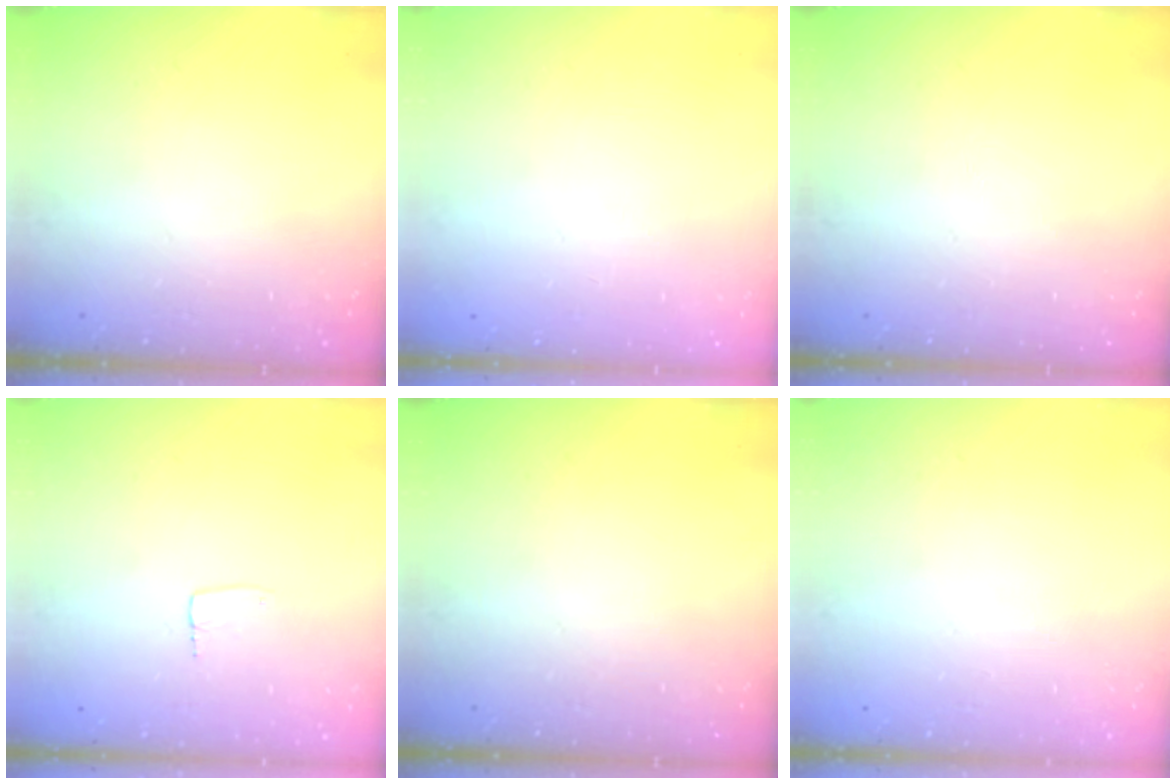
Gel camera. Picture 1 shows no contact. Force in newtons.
{"total": 0.0}
{"total": 0.0}
{"total": 2.7, "press": 2.7, "slide": 0.1}
{"total": 0.0}
{"total": 0.0}